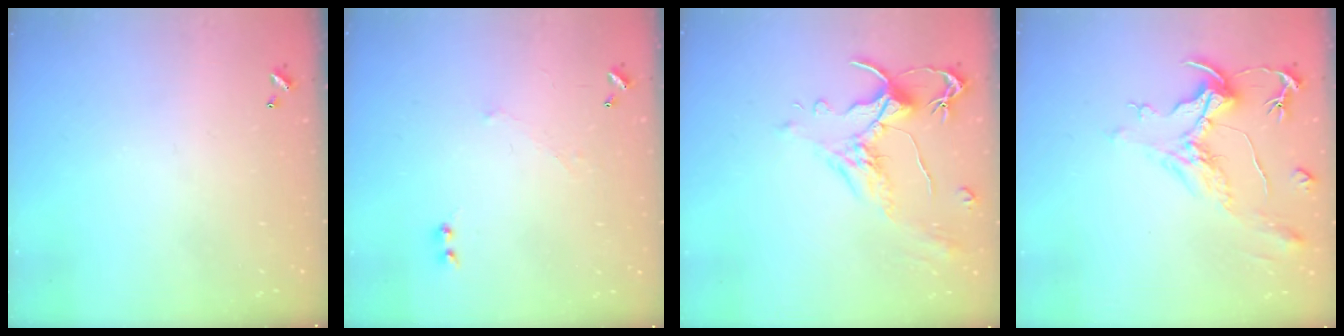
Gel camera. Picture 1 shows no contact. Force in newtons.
{"total": 0.9, "press": 0.3, "slide": 0.8}
{"total": 1.6, "press": 1.1, "slide": 1.1}
{"total": 2.2, "press": 1.7, "slide": 1.4}